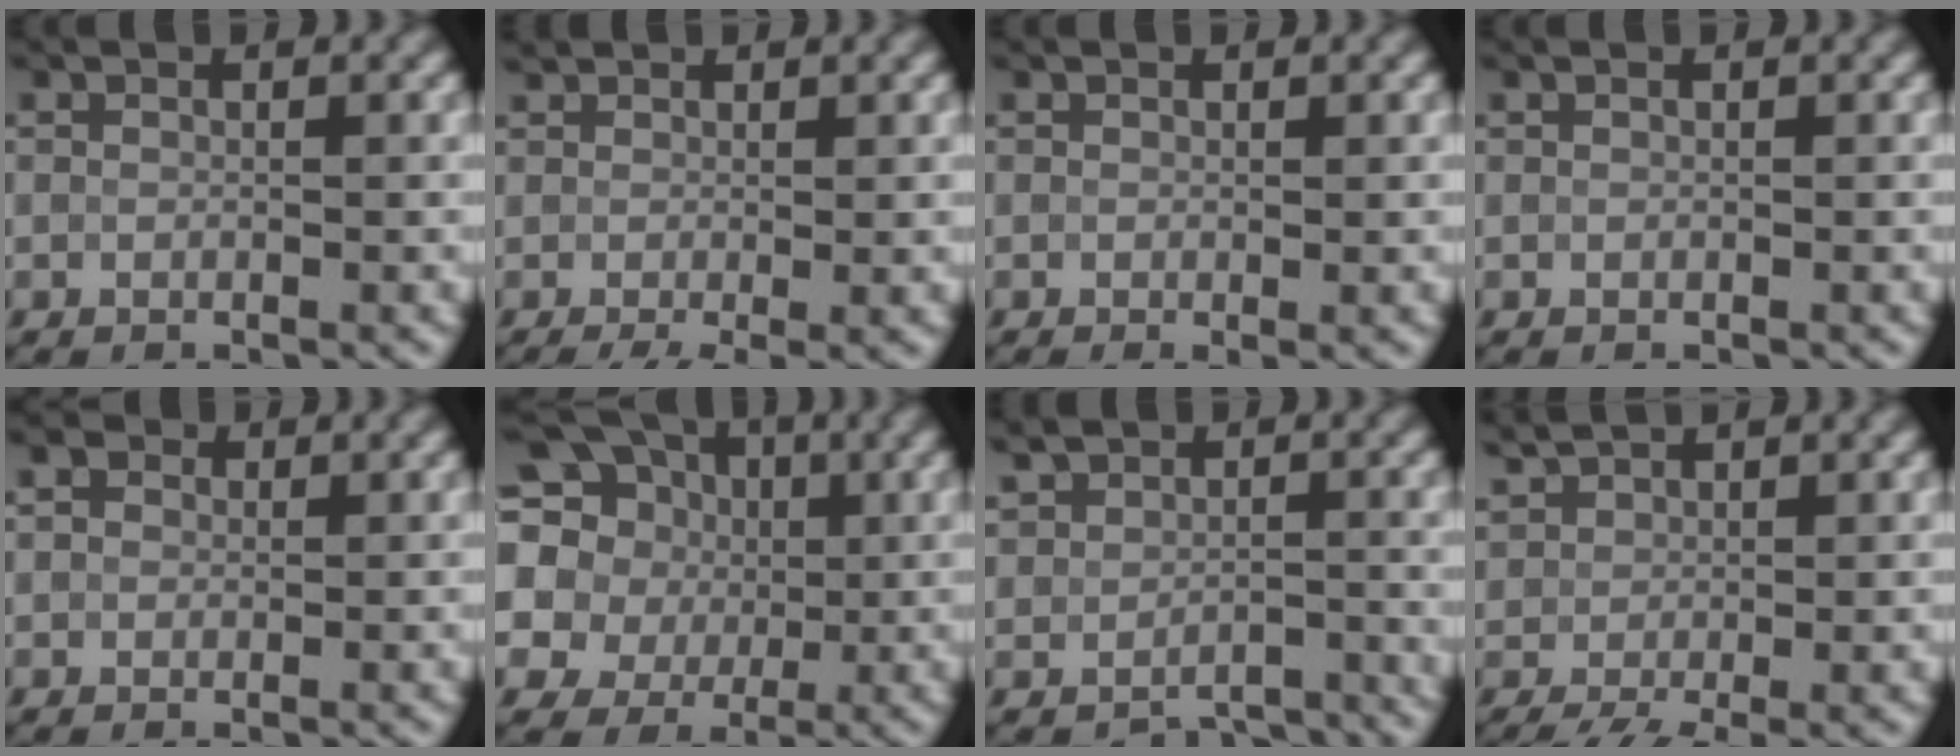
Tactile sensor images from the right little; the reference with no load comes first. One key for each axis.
{"total": 2.7, "fx": -0.5, "fy": 1.6, "fz": 2.2, "tx": -0.045, "ty": -0.003, "tz": -0.008}
{"total": 0.8, "fx": -0.1, "fy": 0.4, "fz": 0.7, "tx": -0.012, "ty": -0.001, "tz": -0.002}
{"total": 0.0}
{"total": 1.8, "fx": 0.7, "fy": 1.4, "fz": 0.9, "tx": -0.018, "ty": 0.007, "tz": 0.001}
{"total": 15.8, "fx": 4.4, "fy": 13.8, "fz": 6.4, "tx": -0.180, "ty": 0.032, "tz": 0.041}
{"total": 3.4, "fx": -1.4, "fy": 2.9, "fz": 1.0, "tx": 0.003, "ty": -0.007, "tz": -0.022}
{"total": 3.6, "fx": -0.1, "fy": 2.3, "fz": 2.8, "tx": -0.081, "ty": 0.001, "tz": 0.001}